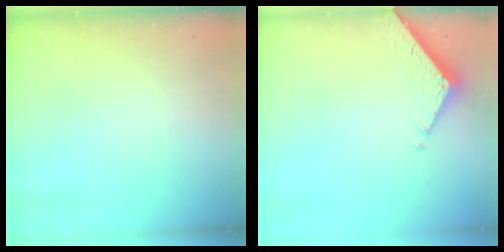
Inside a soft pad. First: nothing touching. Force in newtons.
{"total": 4.6, "press": 4.6, "slide": 0.5}